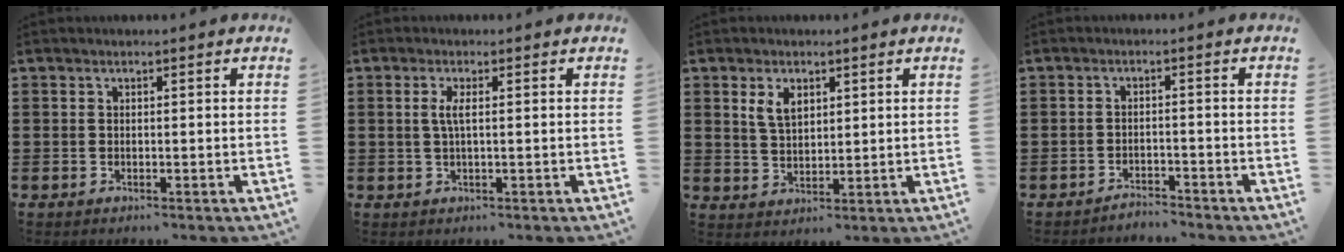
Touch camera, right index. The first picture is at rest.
{"total": 2.2, "force": [0.2, 0.2, 2.1], "torque": [-0.049, -0.005, 0.000]}
{"total": 3.8, "force": [1.9, 2.1, 2.5], "torque": [-0.055, 0.007, 0.034]}
{"total": 2.4, "force": [-2.4, 0.1, -0.4], "torque": [-0.001, 0.003, -0.053]}